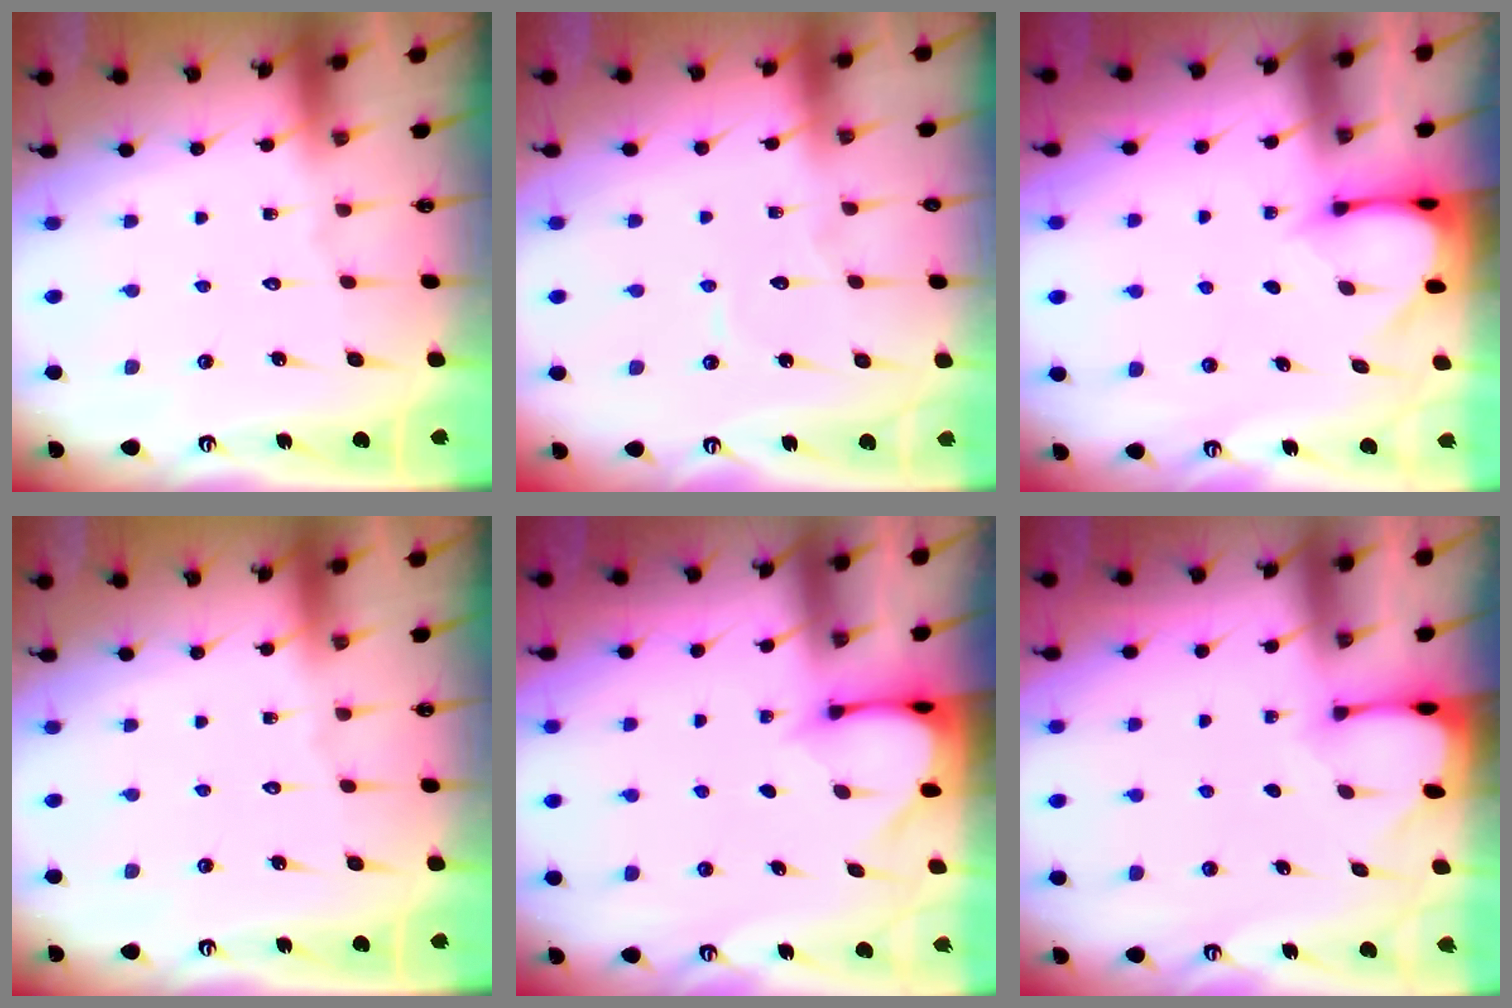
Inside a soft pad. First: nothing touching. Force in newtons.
{"total": 3.6, "press": 3.6, "slide": 0.3}
{"total": 3.4, "press": 3.4, "slide": 0.3}
{"total": 0.0}
{"total": 3.4, "press": 3.4, "slide": 0.3}
{"total": 2.7, "press": 2.7, "slide": 0.3}